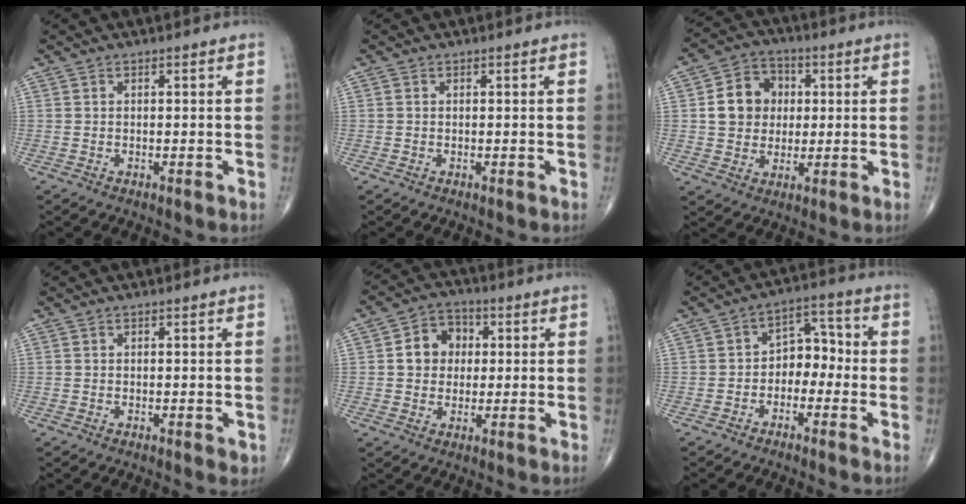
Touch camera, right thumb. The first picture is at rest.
{"total": 0.0}
{"total": 10.2, "force": [1.3, 8.7, 5.2], "torque": [-0.056, 0.009, 0.017]}
{"total": 1.1, "force": [-0.1, 0.6, 0.9], "torque": [-0.009, -0.003, 0.000]}
{"total": 7.8, "force": [1.1, 6.6, 4.0], "torque": [-0.032, 0.011, 0.009]}
{"total": 6.6, "force": [-1.8, 4.7, 4.2], "torque": [-0.032, 0.041, -0.043]}